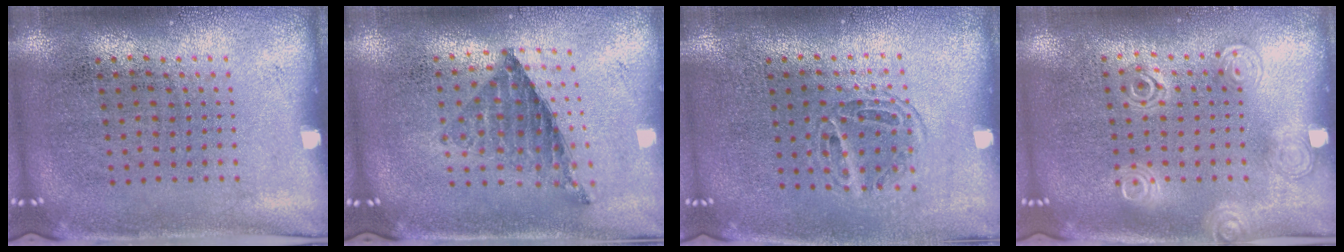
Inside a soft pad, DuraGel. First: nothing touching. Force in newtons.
{"total": 0.8, "press": 0.8, "slide": 0.1}
{"total": 1.3, "press": 1.1, "slide": 0.7}
{"total": 1.2, "press": 1.2, "slide": 0.3}